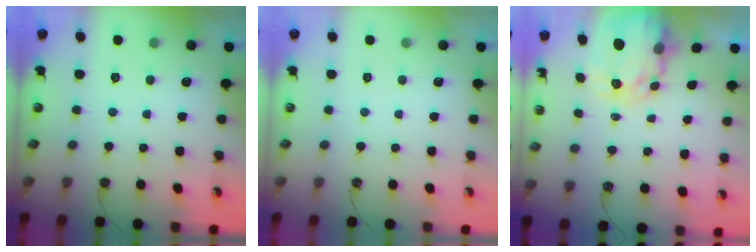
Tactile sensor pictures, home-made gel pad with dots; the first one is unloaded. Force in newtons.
{"total": 0.0}
{"total": 5.1, "press": 5.1, "slide": 0.2}